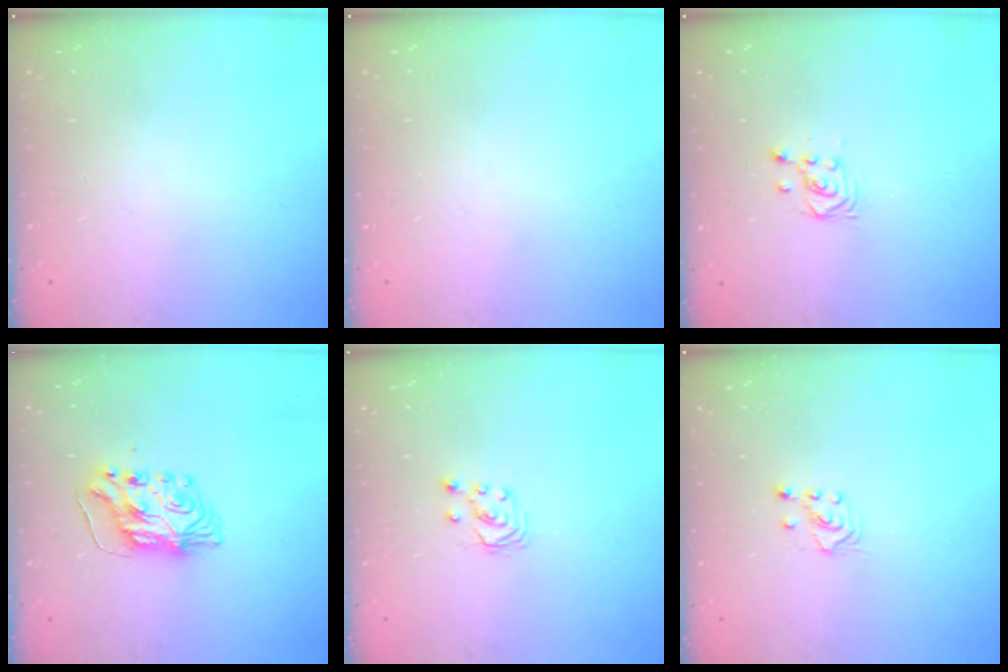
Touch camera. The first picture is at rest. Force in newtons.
{"total": 0.0}
{"total": 3.5, "press": 3.4, "slide": 0.8}
{"total": 9.3, "press": 9.3, "slide": 0.9}
{"total": 2.6, "press": 2.6, "slide": 0.3}
{"total": 2.6, "press": 2.4, "slide": 0.8}